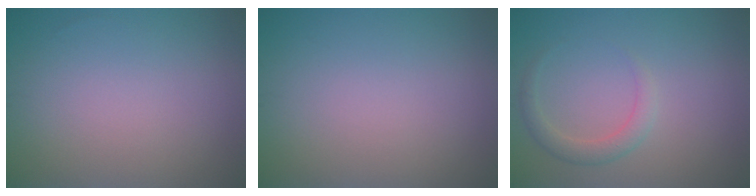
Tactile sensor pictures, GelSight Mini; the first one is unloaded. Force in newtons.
{"total": 0.0}
{"total": 1.9, "press": 1.9, "slide": 0.1}